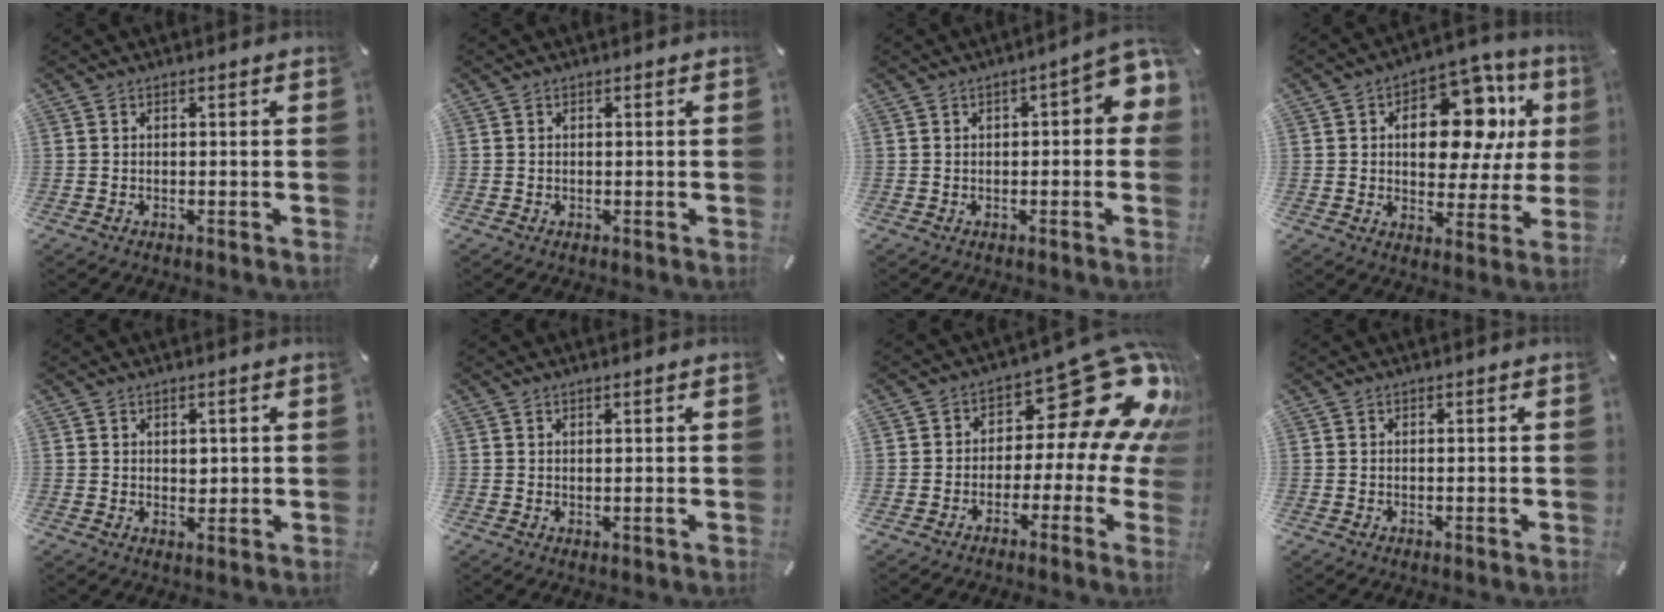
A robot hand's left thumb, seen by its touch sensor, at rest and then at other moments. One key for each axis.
{"total": 0.0}
{"total": 6.9, "fx": 0.7, "fy": 3.1, "fz": 6.1, "tx": -0.077, "ty": 0.001, "tz": 0.008}
{"total": 18.2, "fx": 5.8, "fy": 10.8, "fz": 13.4, "tx": -0.182, "ty": -0.024, "tz": 0.097}
{"total": 1.8, "fx": 0.8, "fy": 1.3, "fz": 1.0, "tx": -0.005, "ty": -0.003, "tz": 0.010}
{"total": 1.3, "fx": 0.5, "fy": -0.1, "fz": 1.2, "tx": -0.023, "ty": -0.004, "tz": 0.009}
{"total": 20.7, "fx": 9.1, "fy": 9.7, "fz": 15.9, "tx": -0.210, "ty": -0.063, "tz": 0.153}
{"total": 0.0}